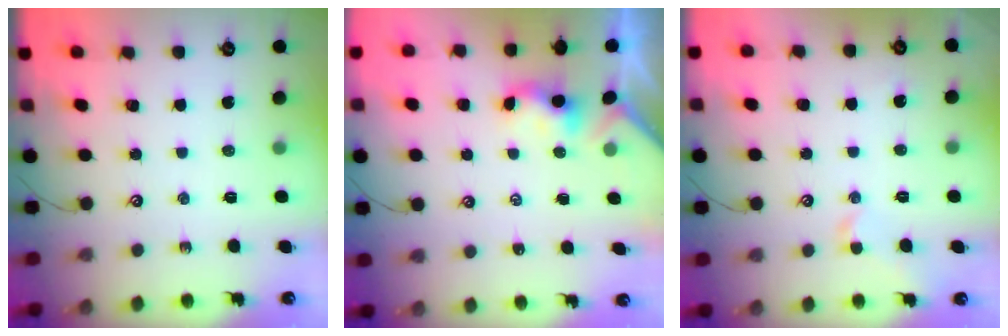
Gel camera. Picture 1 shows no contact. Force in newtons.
{"total": 0.7, "press": 0.6, "slide": 0.4}
{"total": 1.4, "press": 1.3, "slide": 0.6}